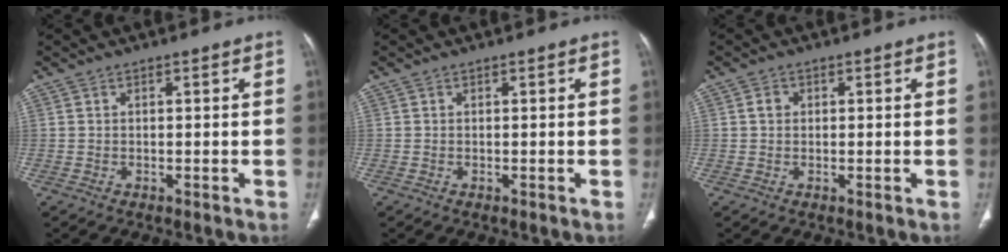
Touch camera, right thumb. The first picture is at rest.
{"total": 0.0}
{"total": 1.5, "force": [0.3, 1.3, 0.7], "torque": [-0.009, 0.003, 0.003]}